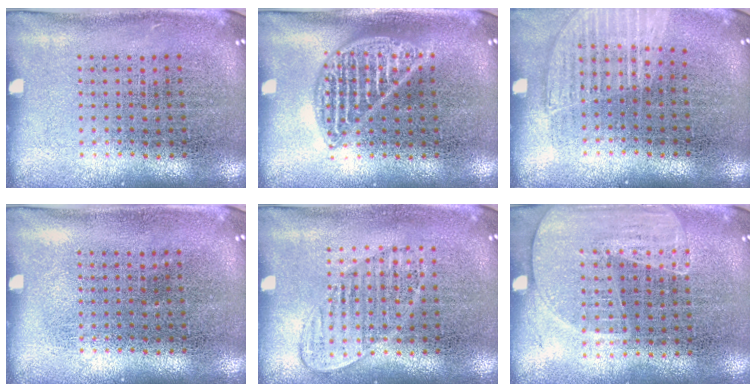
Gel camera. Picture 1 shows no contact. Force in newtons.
{"total": 1.5, "press": 1.5, "slide": 0.2}
{"total": 1.1, "press": 1.1, "slide": 0.3}
{"total": 0.0}
{"total": 1.2, "press": 1.1, "slide": 0.5}
{"total": 1.6, "press": 1.4, "slide": 0.8}